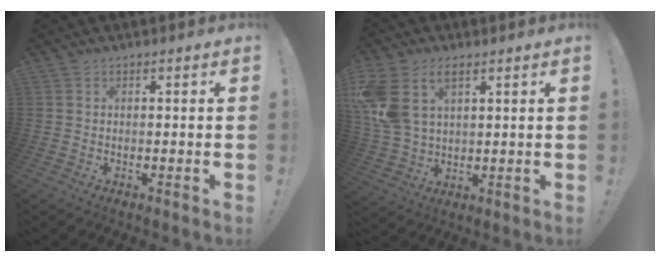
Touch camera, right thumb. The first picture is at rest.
{"total": 12.4, "force": [5.8, 7.6, 7.9], "torque": [-0.174, -0.022, 0.112]}